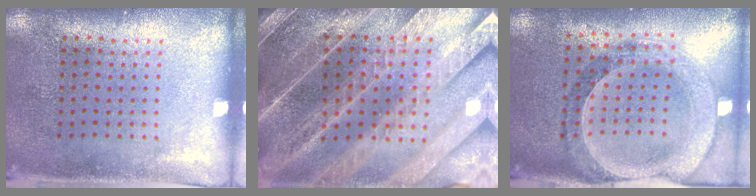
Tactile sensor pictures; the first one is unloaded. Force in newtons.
{"total": 4.9, "press": 4.4, "slide": 2.3}
{"total": 1.5, "press": 1.4, "slide": 0.4}